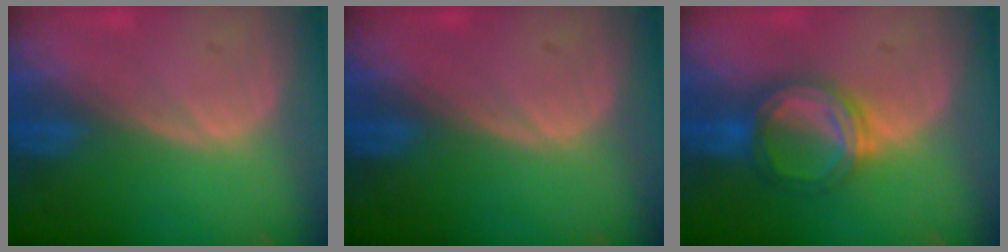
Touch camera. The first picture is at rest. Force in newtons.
{"total": 0.0}
{"total": 5.9, "press": 5.5, "slide": 2.0}